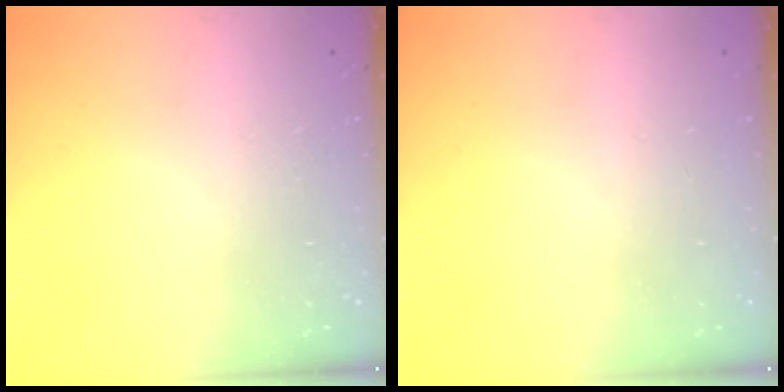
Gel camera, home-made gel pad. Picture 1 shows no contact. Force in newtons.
{"total": 0.0}